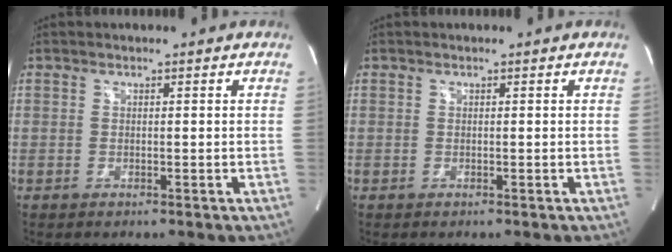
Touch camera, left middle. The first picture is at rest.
{"total": 0.0}